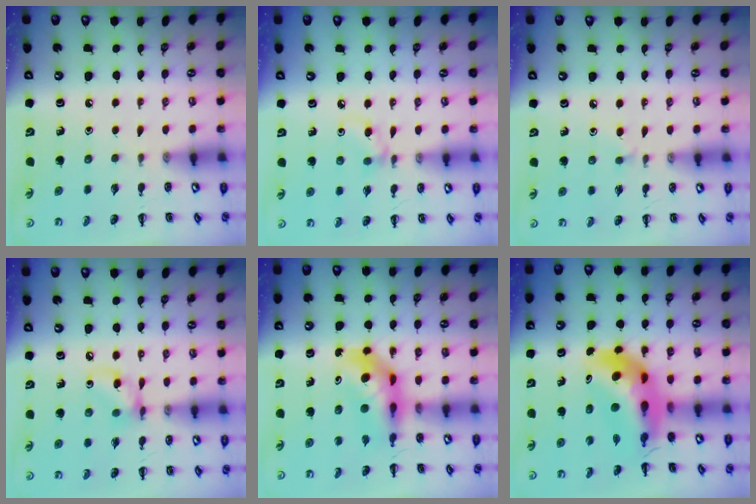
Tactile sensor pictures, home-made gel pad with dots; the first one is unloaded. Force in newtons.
{"total": 6.5, "press": 6.2, "slide": 1.9}
{"total": 4.0, "press": 3.7, "slide": 1.5}
{"total": 7.7, "press": 7.7, "slide": 0.6}
{"total": 6.3, "press": 6.1, "slide": 1.4}
{"total": 10.7, "press": 10.2, "slide": 3.4}